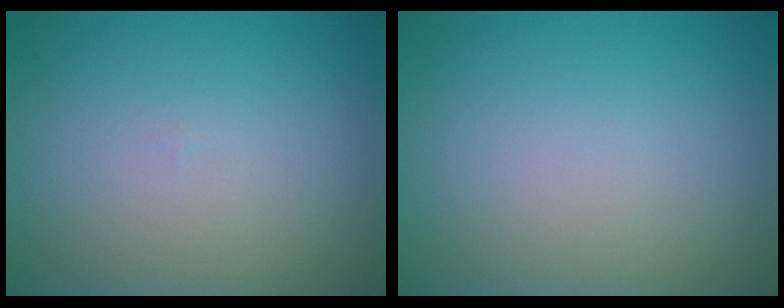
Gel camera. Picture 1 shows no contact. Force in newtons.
{"total": 0.0}